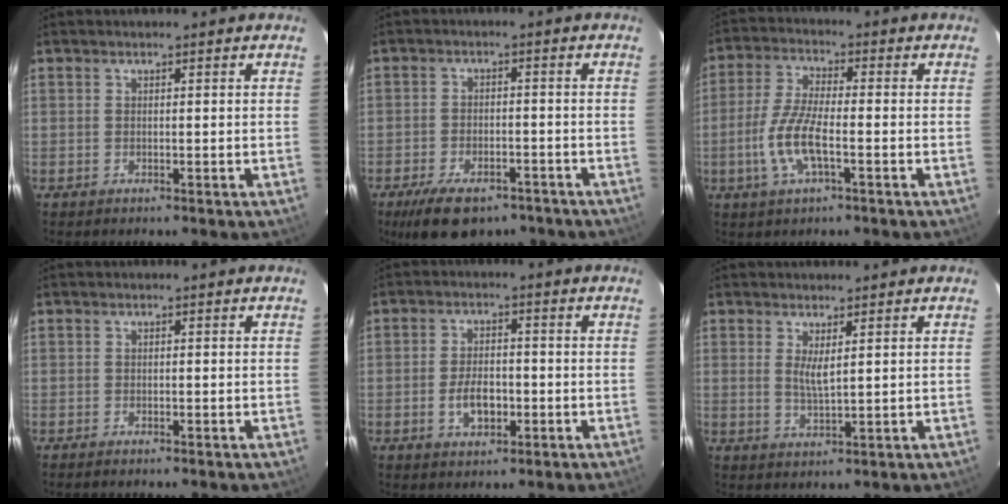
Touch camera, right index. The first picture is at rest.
{"total": 12.2, "force": [-8.6, 5.9, 6.4], "torque": [-0.139, -0.008, -0.128]}
{"total": 9.1, "force": [-2.9, 2.5, 8.2], "torque": [-0.179, -0.001, -0.059]}
{"total": 0.8, "force": [-0.7, 0.2, 0.3], "torque": [-0.008, -0.002, -0.014]}
{"total": 5.7, "force": [-1.9, 3.1, 4.4], "torque": [-0.090, 0.002, -0.027]}
{"total": 3.1, "force": [1.1, 0.6, 2.9], "torque": [-0.054, -0.008, 0.019]}